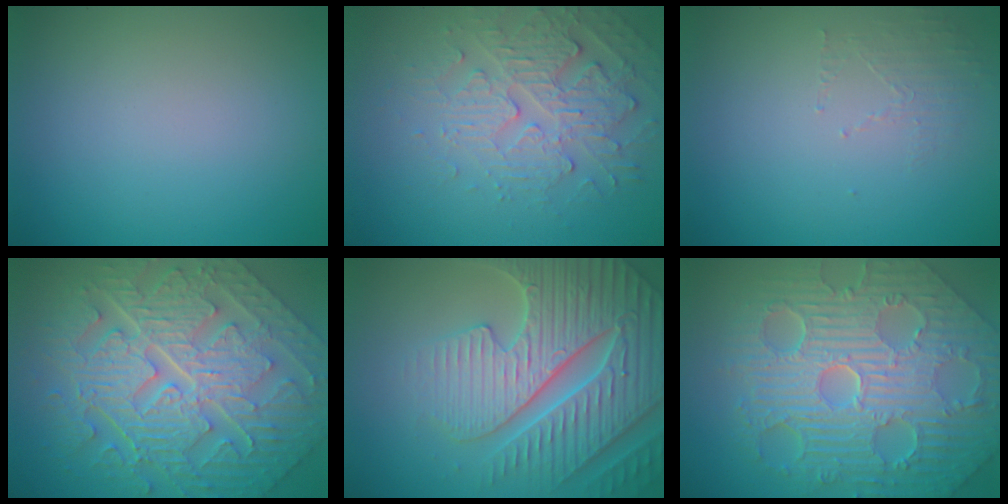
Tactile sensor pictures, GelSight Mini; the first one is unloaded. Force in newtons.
{"total": 4.0, "press": 3.6, "slide": 1.8}
{"total": 1.4, "press": 0.4, "slide": 1.4}
{"total": 11.4, "press": 7.7, "slide": 8.4}
{"total": 7.6, "press": 7.4, "slide": 1.7}
{"total": 11.9, "press": 7.7, "slide": 9.0}